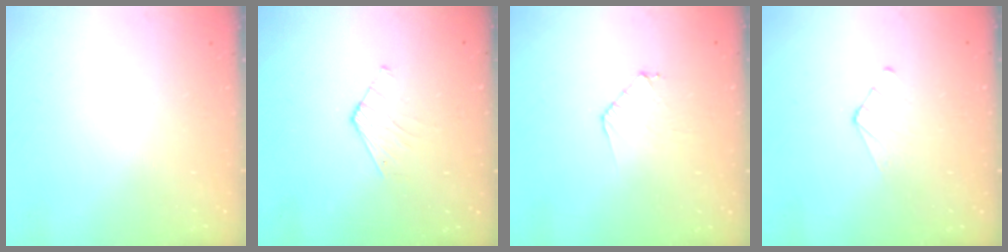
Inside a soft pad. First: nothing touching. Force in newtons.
{"total": 3.5, "press": 3.5, "slide": 0.3}
{"total": 5.1, "press": 5.1, "slide": 0.4}
{"total": 2.8, "press": 2.7, "slide": 0.3}